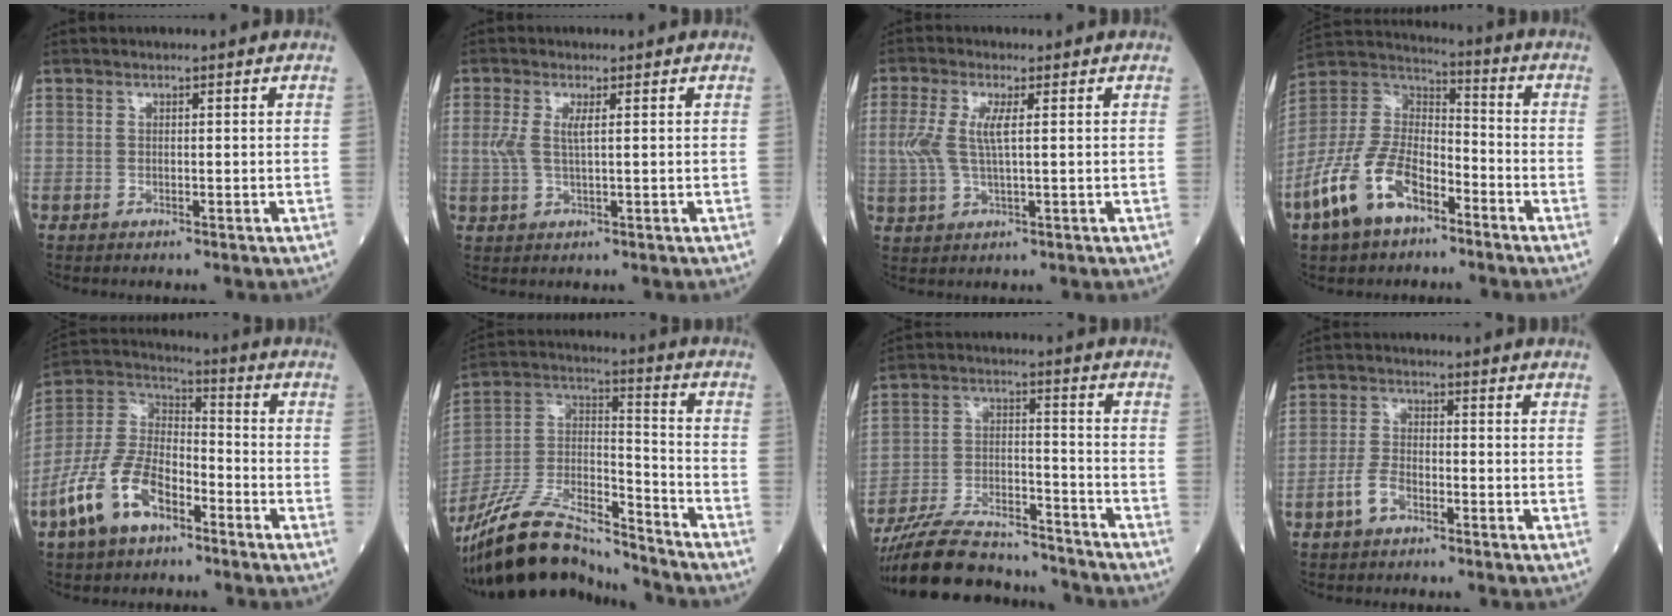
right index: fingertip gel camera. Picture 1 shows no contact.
{"total": 3.3, "force": [0.7, 0.8, 3.1], "torque": [-0.077, 0.006, 0.019]}
{"total": 5.5, "force": [0.9, 1.4, 5.2], "torque": [-0.132, 0.004, 0.022]}
{"total": 14.1, "force": [-7.9, 6.7, 9.5], "torque": [-0.214, 0.003, -0.154]}
{"total": 13.1, "force": [-7.2, 6.2, 9.0], "torque": [-0.205, 0.007, -0.142]}
{"total": 19.5, "force": [-17.5, 3.7, 7.8], "torque": [-0.168, 0.013, -0.321]}
{"total": 17.3, "force": [-16.0, 3.6, 5.3], "torque": [-0.108, 0.008, -0.261]}
{"total": 4.0, "force": [-2.1, 2.0, 2.7], "torque": [-0.060, 0.006, -0.043]}